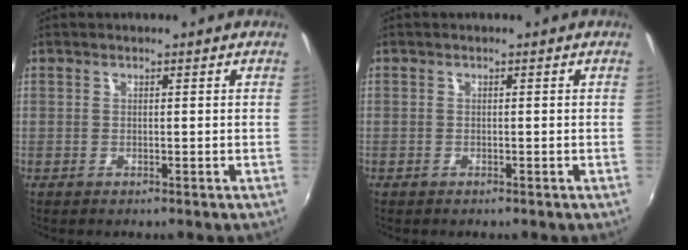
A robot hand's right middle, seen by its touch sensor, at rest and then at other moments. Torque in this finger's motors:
{"motor_torque": [0.78, -1.35, -0.38, -0.21]}